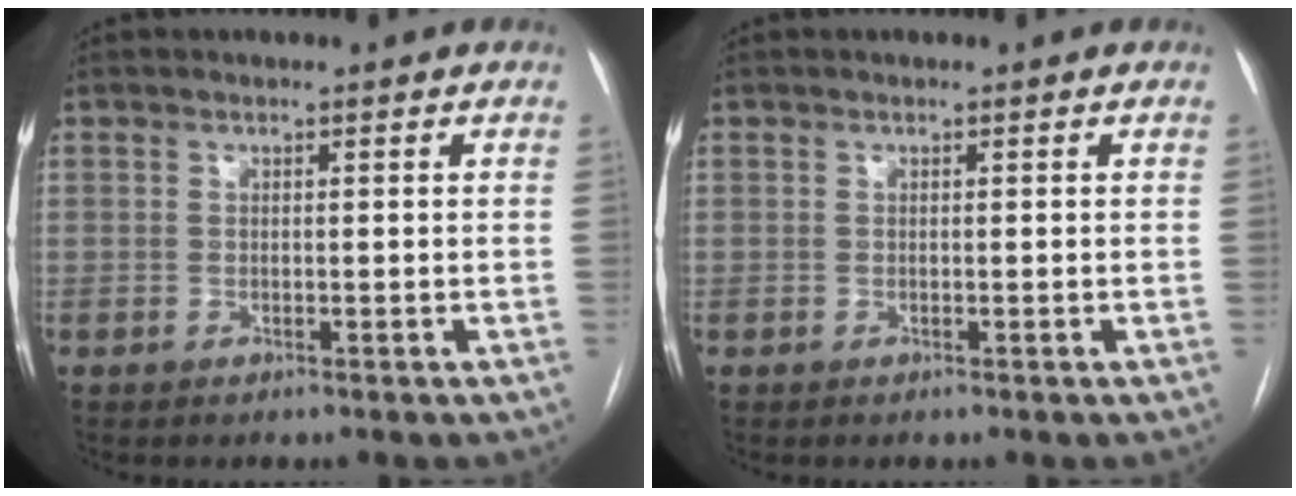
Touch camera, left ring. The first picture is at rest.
{"total": 0.0}